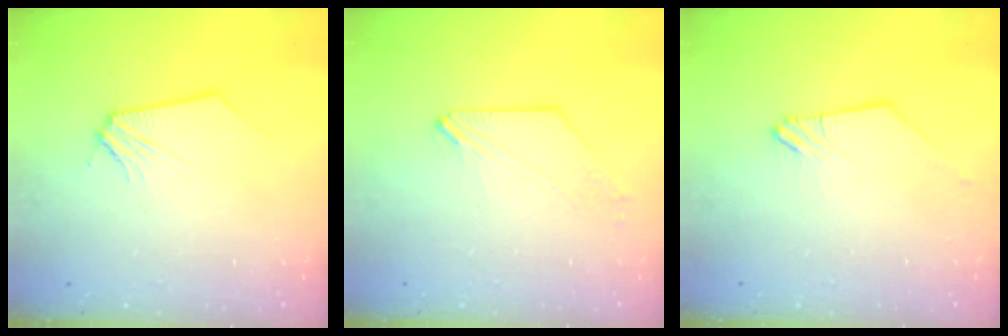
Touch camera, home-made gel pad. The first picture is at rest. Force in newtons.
{"total": 0.7, "press": 0.7, "slide": 0.1}
{"total": 0.6, "press": 0.6, "slide": 0.2}